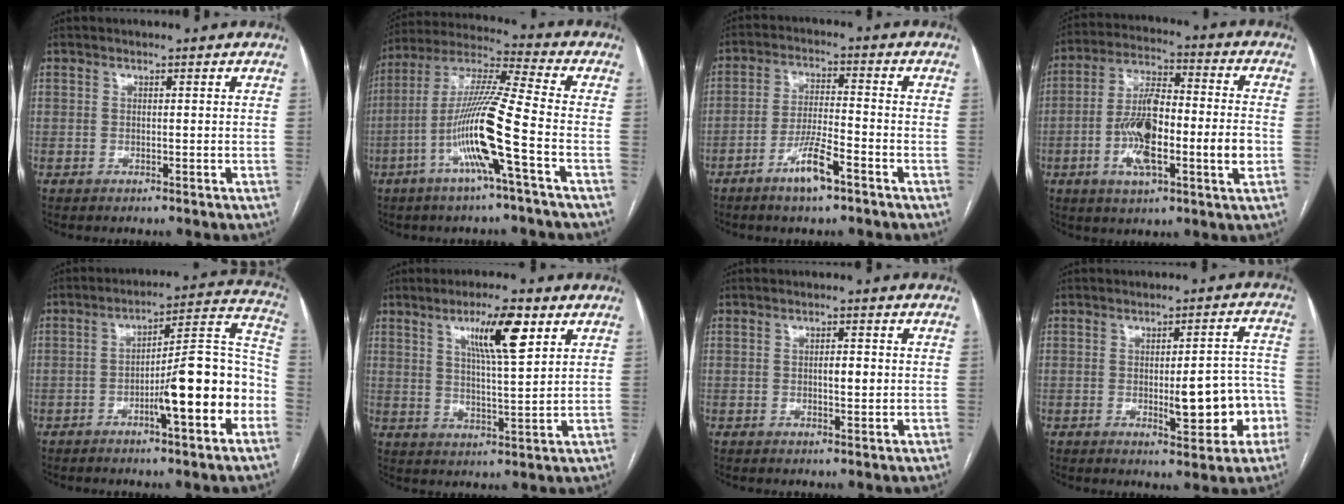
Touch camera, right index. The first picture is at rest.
{"total": 14.2, "force": [-4.9, -1.0, 13.3], "torque": [-0.264, 0.001, -0.101]}
{"total": 7.0, "force": [-4.3, 0.8, 5.5], "torque": [-0.109, -0.003, -0.077]}
{"total": 15.3, "force": [-3.2, 3.3, 14.6], "torque": [-0.267, 0.015, -0.054]}
{"total": 14.7, "force": [-4.9, 2.0, 13.7], "torque": [-0.195, 0.026, -0.073]}
{"total": 9.3, "force": [4.6, 1.0, 8.0], "torque": [-0.140, 0.003, 0.078]}
{"total": 2.4, "force": [0.1, 0.8, 2.3], "torque": [-0.038, 0.001, 0.003]}
{"total": 9.9, "force": [-2.6, 2.9, 9.1], "torque": [-0.107, 0.022, -0.025]}